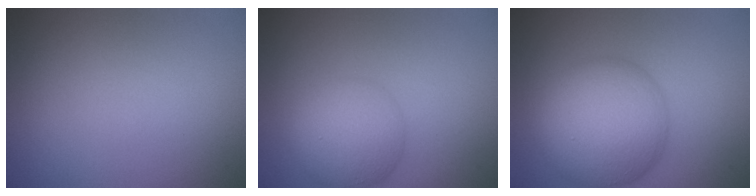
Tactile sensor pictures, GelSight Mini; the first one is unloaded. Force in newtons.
{"total": 4.8, "press": 4.8, "slide": 0.2}
{"total": 9.1, "press": 9.1, "slide": 0.2}